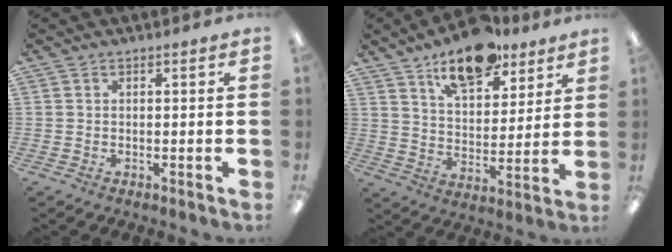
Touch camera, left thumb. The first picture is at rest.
{"total": 15.3, "force": [11.6, 6.8, 7.4], "torque": [-0.106, -0.064, 0.202]}